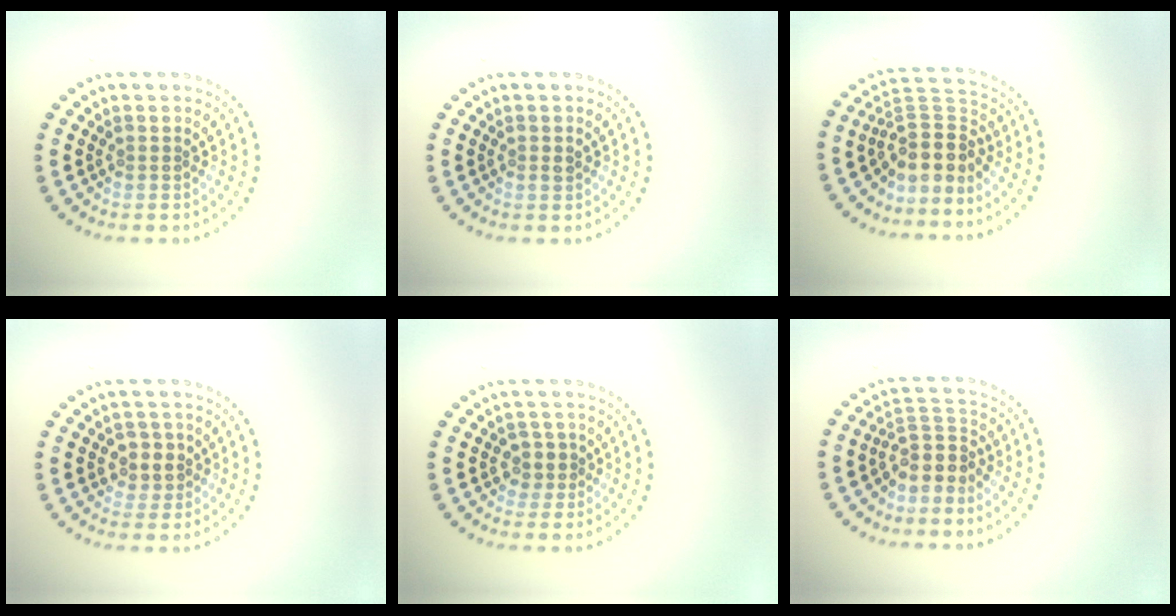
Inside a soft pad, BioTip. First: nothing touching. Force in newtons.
{"total": 0.7, "press": 0.7, "slide": 0.0}
{"total": 4.0, "press": 3.2, "slide": 2.4}
{"total": 2.1, "press": 1.9, "slide": 0.7}
{"total": 1.8, "press": 1.4, "slide": 1.1}
{"total": 2.9, "press": 2.2, "slide": 1.9}